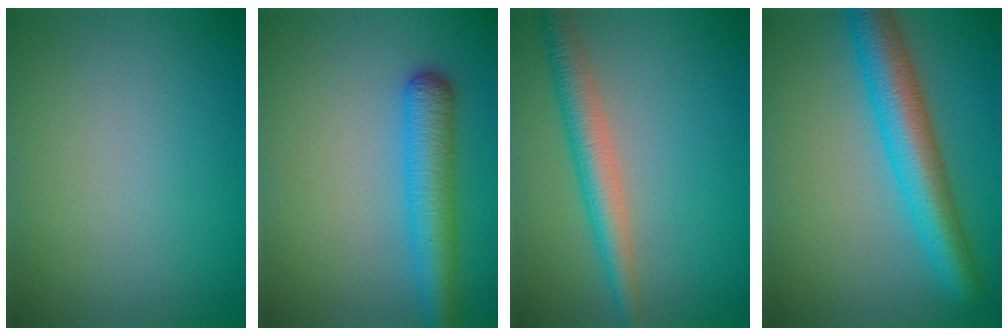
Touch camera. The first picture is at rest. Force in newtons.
{"total": 4.9, "press": 4.8, "slide": 0.1}
{"total": 4.0, "press": 4.0, "slide": 0.1}
{"total": 6.5, "press": 6.5, "slide": 0.3}